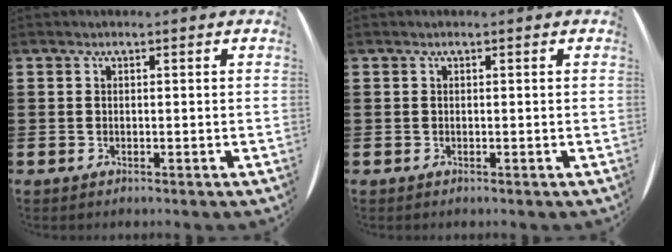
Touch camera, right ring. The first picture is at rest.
{"total": 0.0}